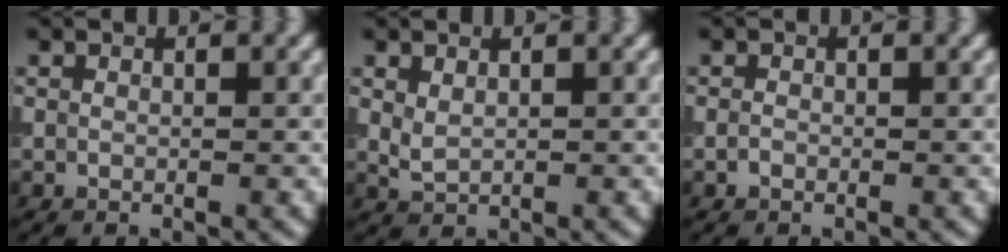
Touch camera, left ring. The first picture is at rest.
{"total": 1.1, "force": [0.5, 0.6, 0.8], "torque": [-0.021, -0.002, 0.015]}
{"total": 0.6, "force": [-0.3, 0.4, 0.3], "torque": [-0.004, -0.002, -0.009]}